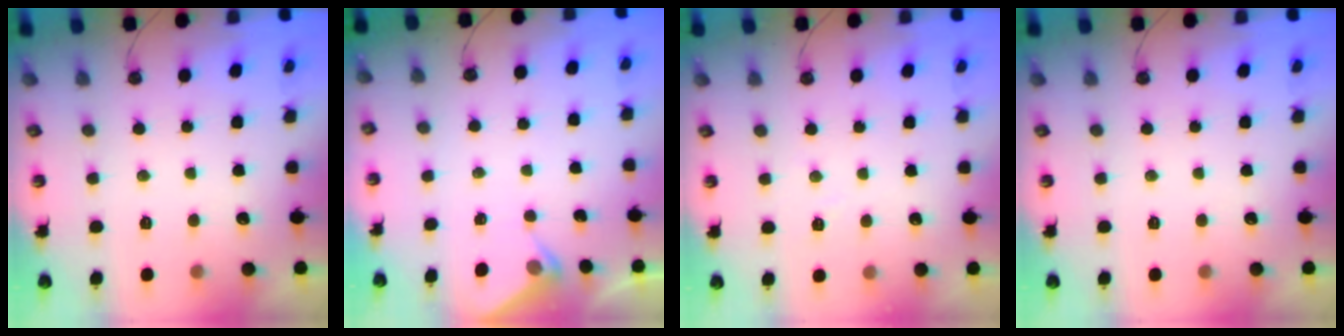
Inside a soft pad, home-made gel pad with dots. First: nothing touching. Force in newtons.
{"total": 3.6, "press": 3.6, "slide": 0.5}
{"total": 3.3, "press": 3.2, "slide": 0.6}
{"total": 0.0}